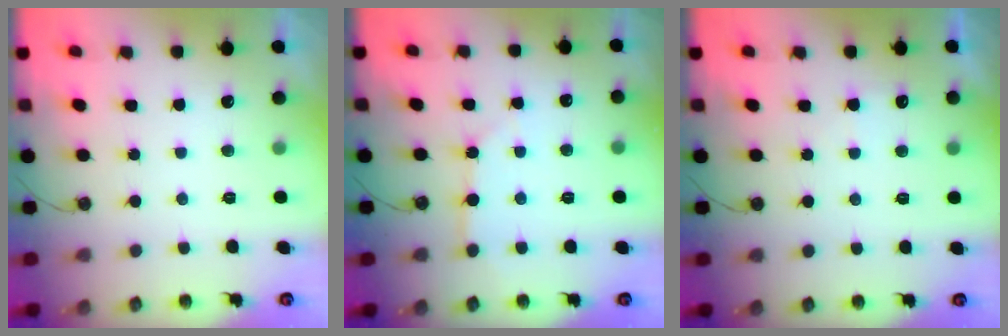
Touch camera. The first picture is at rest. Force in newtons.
{"total": 2.6, "press": 2.6, "slide": 0.3}
{"total": 4.3, "press": 4.3, "slide": 0.5}